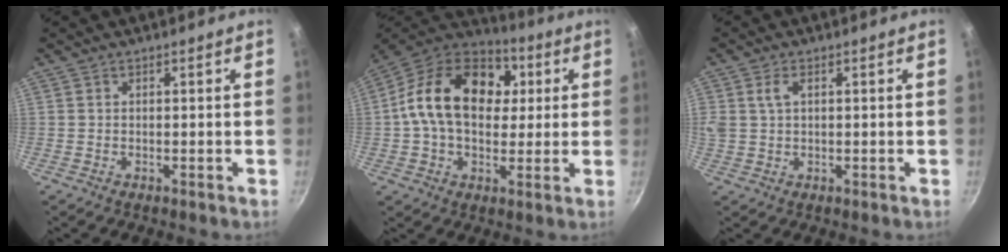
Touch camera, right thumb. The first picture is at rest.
{"total": 21.3, "force": [3.5, 14.9, 14.8], "torque": [-0.224, 0.023, 0.039]}
{"total": 4.0, "force": [1.3, 2.6, 2.8], "torque": [-0.049, 0.003, 0.024]}